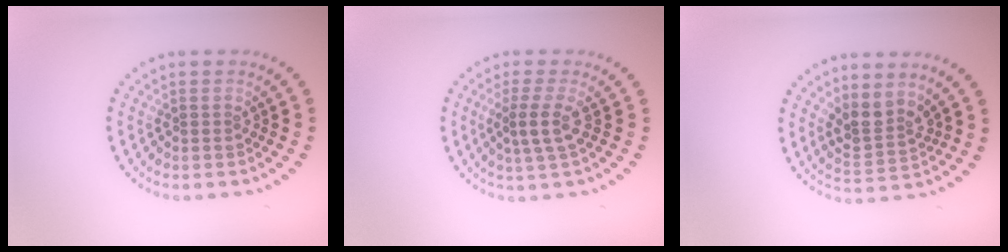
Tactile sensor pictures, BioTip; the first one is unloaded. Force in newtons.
{"total": 2.4, "press": 1.8, "slide": 1.6}
{"total": 2.9, "press": 2.2, "slide": 1.9}